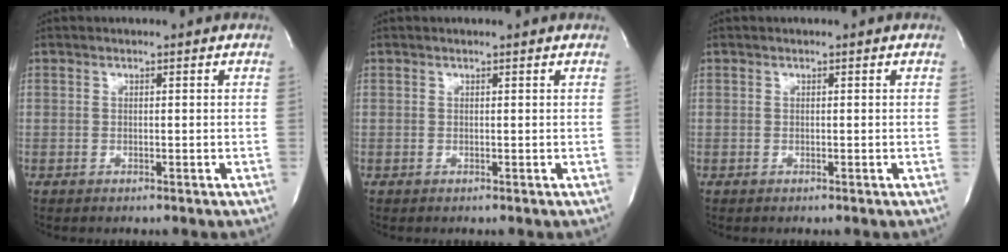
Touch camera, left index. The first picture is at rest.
{"total": 1.0, "force": [1.0, -0.1, 0.4], "torque": [-0.010, 0.007, 0.011]}
{"total": 0.0}